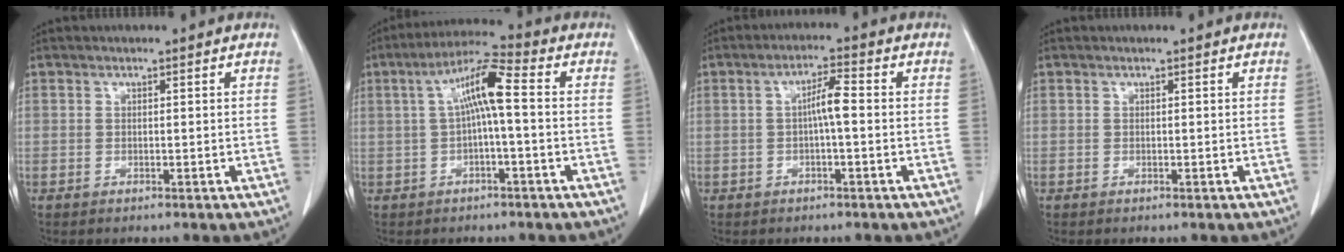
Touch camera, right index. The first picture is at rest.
{"total": 7.7, "force": [0.5, 0.6, 7.6], "torque": [-0.140, 0.027, 0.007]}
{"total": 3.9, "force": [-0.1, 0.3, 3.9], "torque": [-0.068, 0.008, -0.002]}
{"total": 0.0}